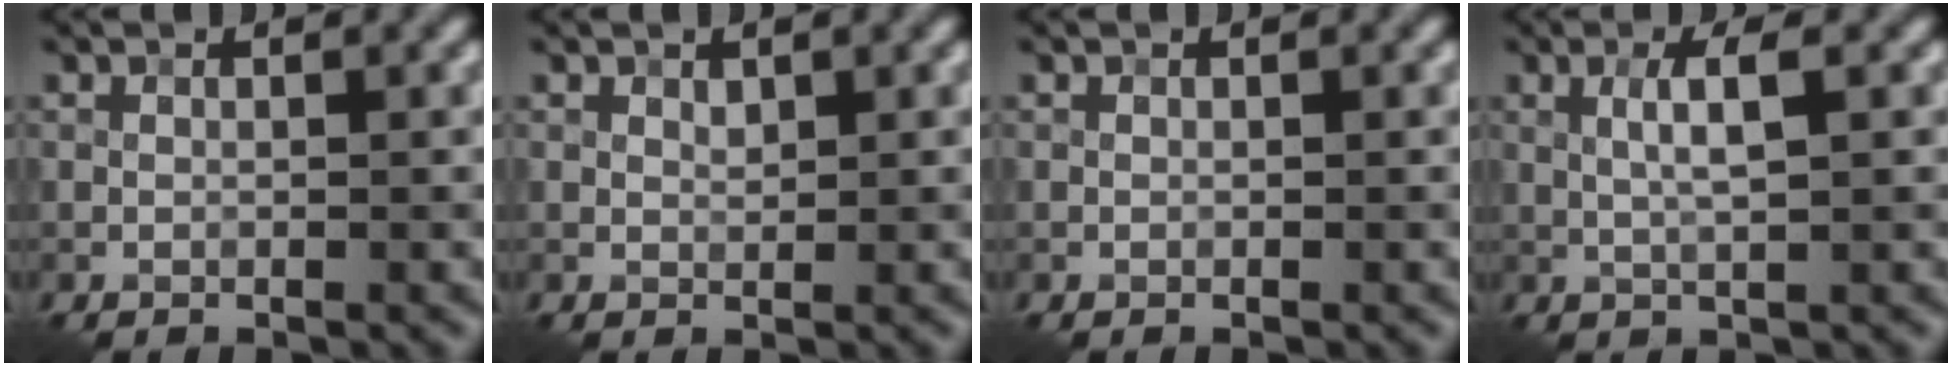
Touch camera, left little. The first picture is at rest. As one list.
[{"total": 0.7, "force": [0.5, 0.4, 0.4], "torque": [-0.008, -0.003, 0.009]}, {"total": 0.0}, {"total": 2.7, "force": [0.6, 0.4, 2.6], "torque": [-0.048, 0.006, 0.009]}]